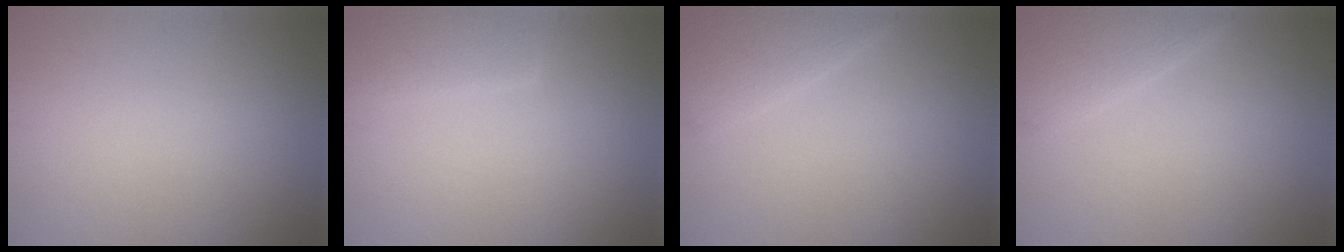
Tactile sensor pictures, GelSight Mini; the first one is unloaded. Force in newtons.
{"total": 2.5, "press": 2.5, "slide": 0.3}
{"total": 2.8, "press": 2.8, "slide": 0.2}
{"total": 2.8, "press": 2.8, "slide": 0.2}